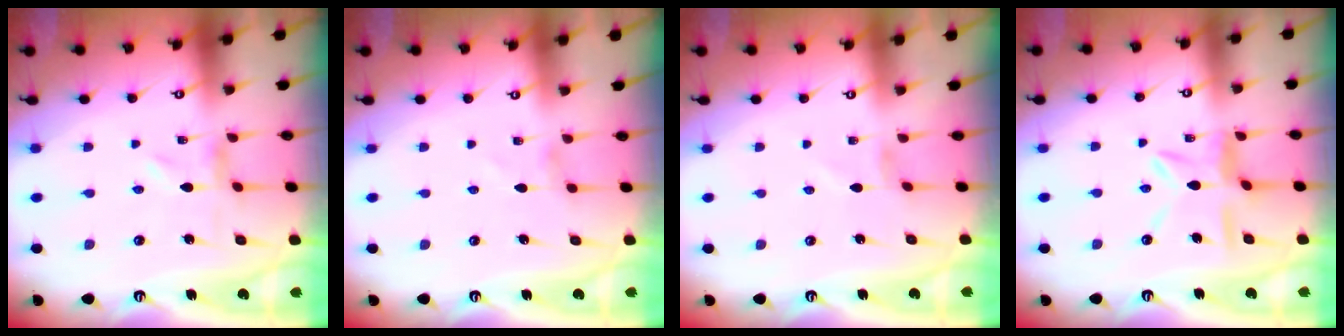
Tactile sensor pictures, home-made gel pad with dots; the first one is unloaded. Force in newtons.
{"total": 0.0}
{"total": 0.0}
{"total": 10.0, "press": 10.0, "slide": 0.8}